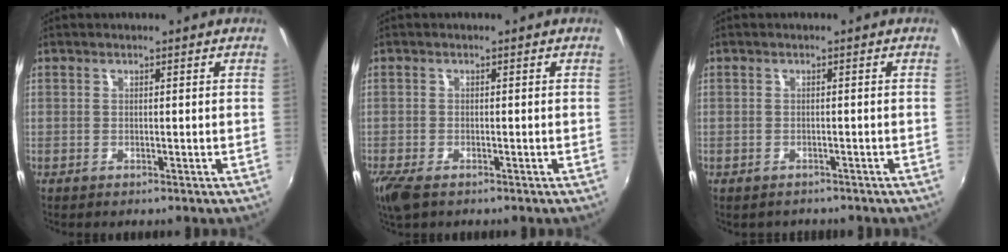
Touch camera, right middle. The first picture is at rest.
{"total": 4.6, "force": [-3.1, 1.8, 2.9], "torque": [-0.070, -0.020, -0.060]}
{"total": 1.6, "force": [-1.3, 1.0, 0.2], "torque": [-0.008, -0.004, -0.018]}